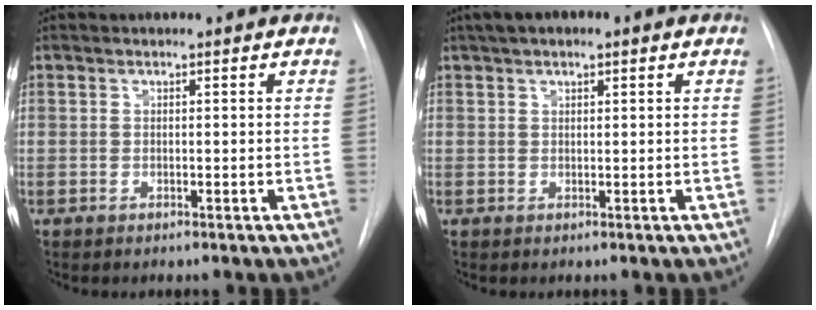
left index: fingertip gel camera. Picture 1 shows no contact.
{"total": 3.9, "force": [2.3, 1.3, 2.8], "torque": [-0.048, 0.023, 0.036]}